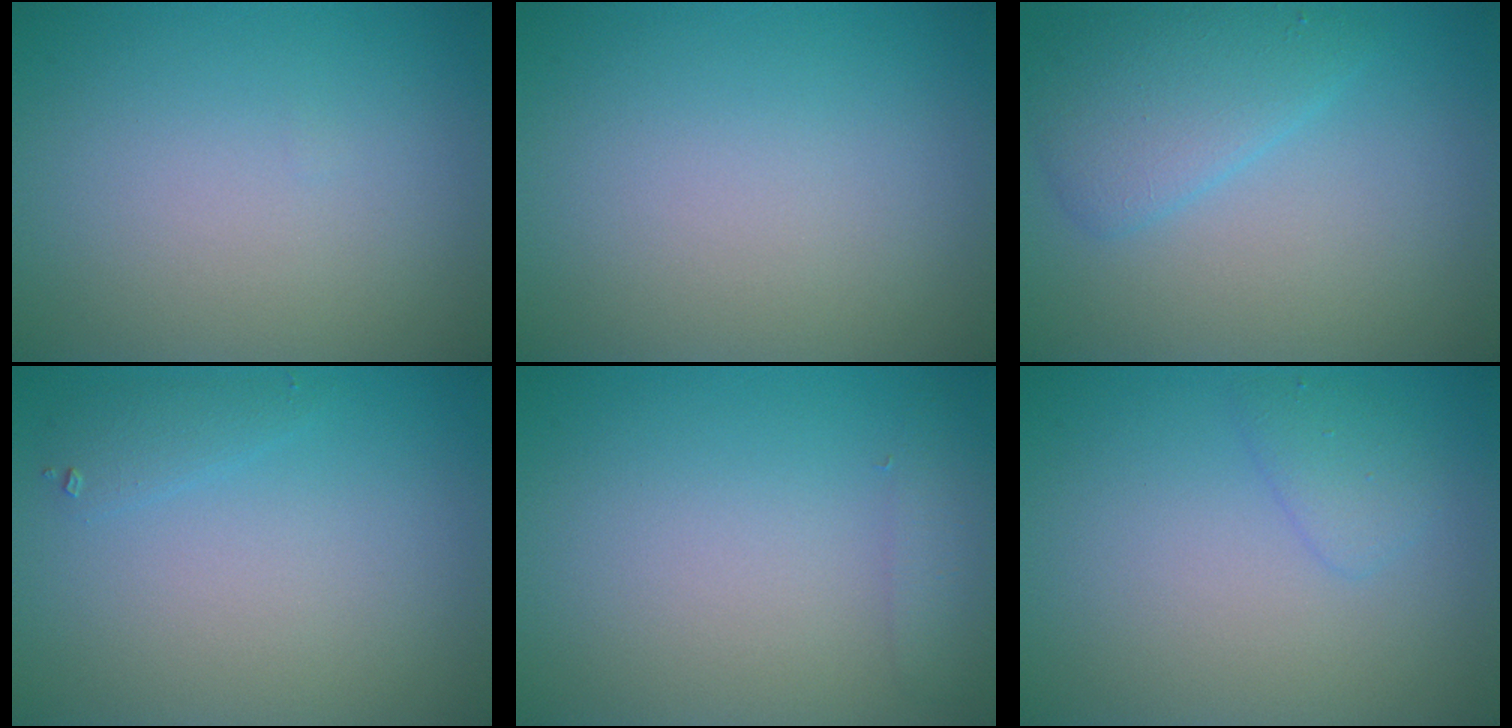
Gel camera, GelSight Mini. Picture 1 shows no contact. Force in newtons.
{"total": 0.0}
{"total": 3.5, "press": 3.5, "slide": 0.2}
{"total": 1.1, "press": 1.1, "slide": 0.1}
{"total": 1.3, "press": 1.3, "slide": 0.1}
{"total": 1.4, "press": 1.4, "slide": 0.1}